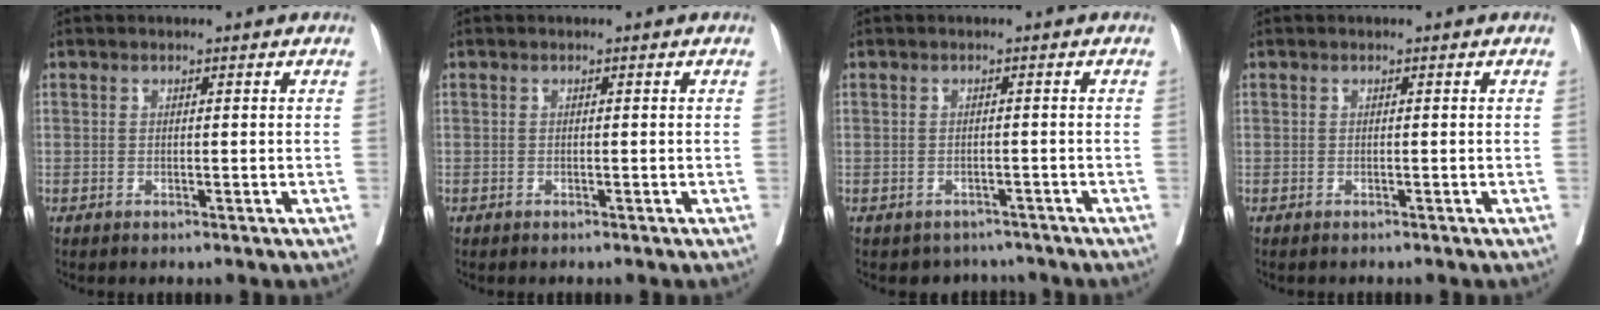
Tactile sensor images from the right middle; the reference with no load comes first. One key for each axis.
{"total": 0.5, "fx": -0.2, "fy": -0.4, "fz": 0.2, "tx": -0.007, "ty": 0.004, "tz": -0.002}
{"total": 3.7, "fx": -3.3, "fy": 1.7, "fz": -0.2, "tx": 0.008, "ty": 0.009, "tz": -0.041}
{"total": 1.1, "fx": -1.0, "fy": -0.2, "fz": 0.5, "tx": -0.006, "ty": -0.001, "tz": -0.013}